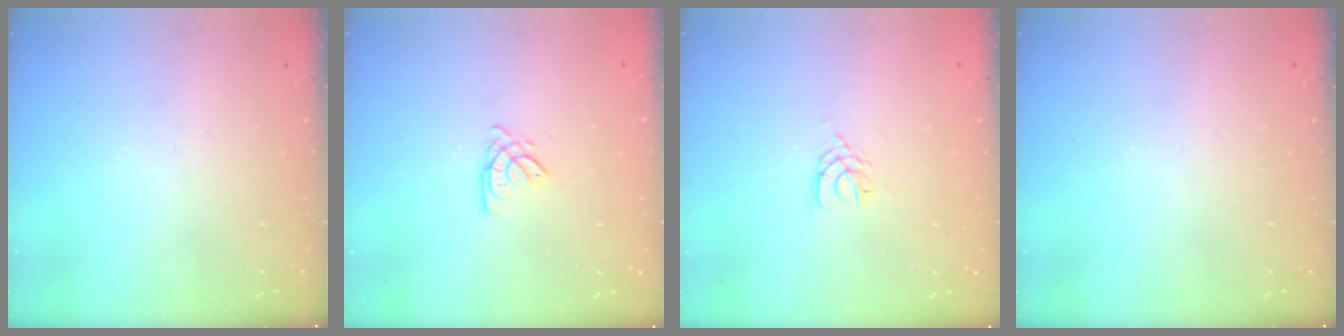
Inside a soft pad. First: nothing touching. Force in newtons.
{"total": 2.6, "press": 2.6, "slide": 0.1}
{"total": 2.4, "press": 2.3, "slide": 0.4}
{"total": 0.0}